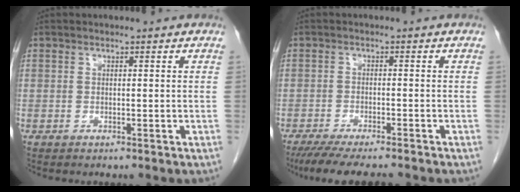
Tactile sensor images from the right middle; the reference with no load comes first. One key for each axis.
{"total": 10.1, "fx": -8.6, "fy": 1.0, "fz": 5.1, "tx": -0.074, "ty": -0.021, "tz": -0.130}